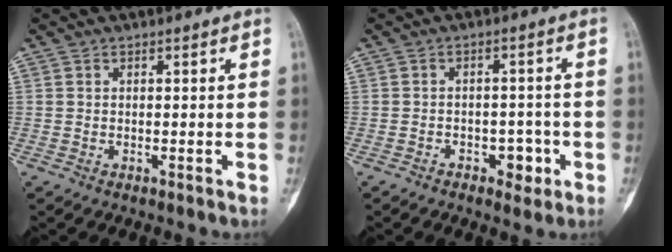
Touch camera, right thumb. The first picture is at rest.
{"total": 4.4, "force": [-2.0, 2.9, 2.6], "torque": [-0.015, 0.020, -0.027]}